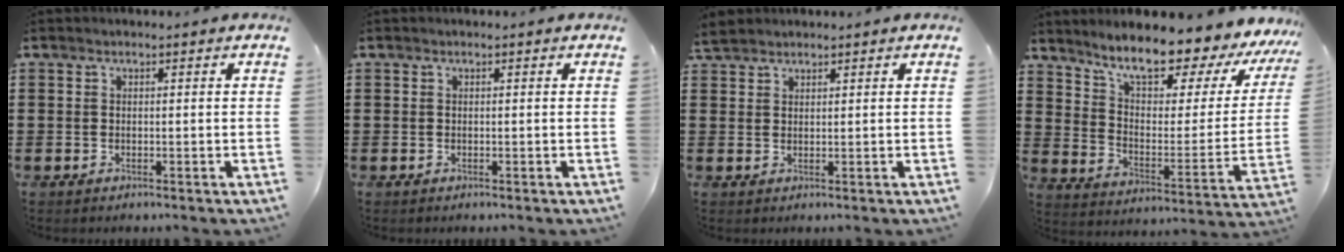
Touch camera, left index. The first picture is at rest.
{"total": 0.0}
{"total": 1.9, "force": [1.8, 0.4, 0.3], "torque": [-0.010, 0.002, 0.037]}
{"total": 9.4, "force": [8.0, 1.9, 4.6], "torque": [-0.101, -0.063, 0.130]}